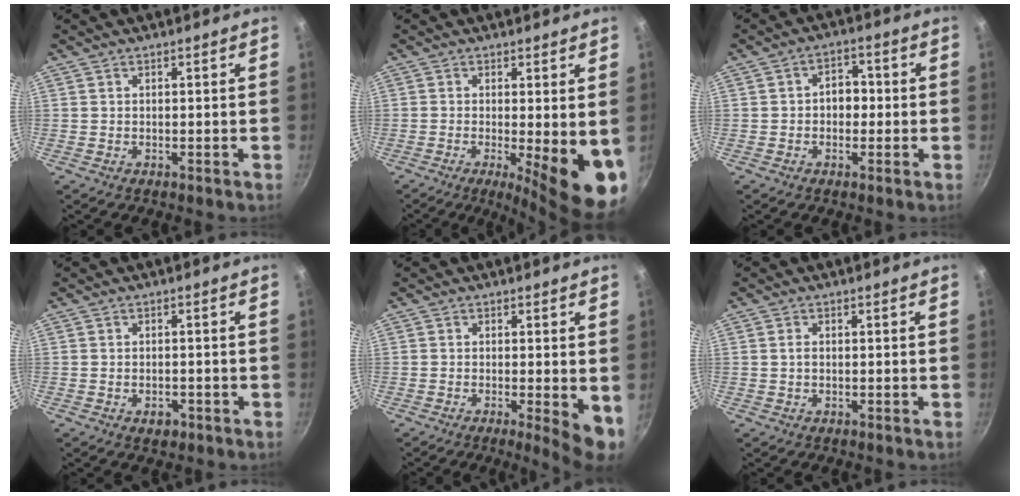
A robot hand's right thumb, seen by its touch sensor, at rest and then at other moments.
{"total": 11.6, "force": [-2.0, 2.9, 11.0], "torque": [-0.133, -0.016, -0.022]}
{"total": 4.6, "force": [-0.4, 3.6, 2.9], "torque": [-0.008, 0.014, -0.011]}
{"total": 2.7, "force": [-1.3, 1.7, 1.6], "torque": [-0.020, 0.009, -0.014]}
{"total": 6.1, "force": [-0.9, 1.4, 5.9], "torque": [-0.072, -0.010, -0.010]}
{"total": 1.0, "force": [0.0, 0.7, 0.7], "torque": [-0.013, 0.003, -0.001]}